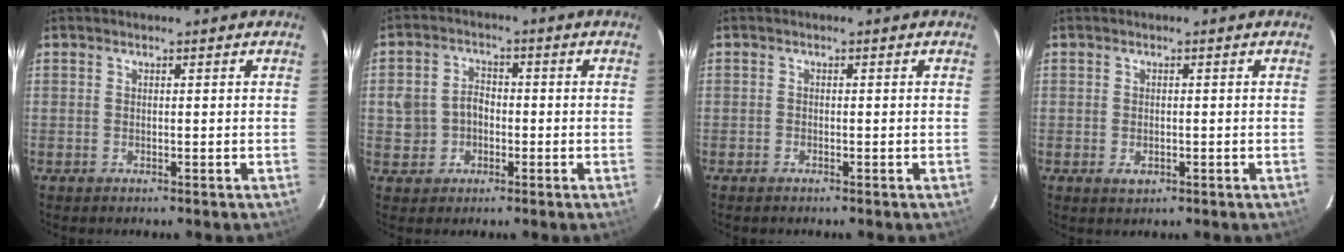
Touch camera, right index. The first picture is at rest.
{"total": 5.8, "force": [-1.0, 5.2, 2.4], "torque": [-0.061, 0.019, -0.010]}
{"total": 0.6, "force": [-0.5, 0.3, 0.0], "torque": [-0.003, 0.001, -0.011]}
{"total": 1.8, "force": [-0.5, 1.3, 1.1], "torque": [-0.018, -0.002, -0.007]}